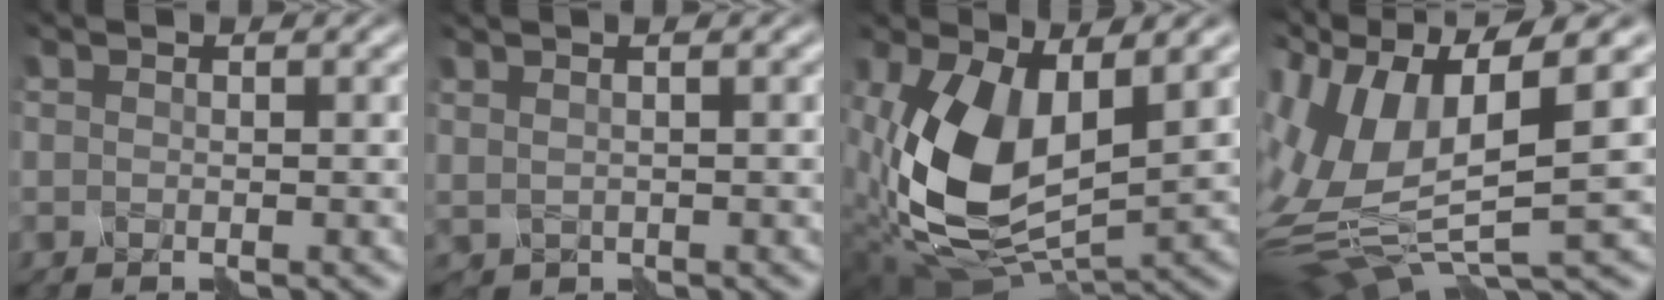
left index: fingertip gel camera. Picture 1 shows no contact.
{"total": 1.6, "force": [1.1, 0.5, 1.1], "torque": [-0.018, -0.003, 0.019]}
{"total": 10.7, "force": [0.8, 6.1, 8.7], "torque": [-0.204, -0.032, 0.025]}
{"total": 12.4, "force": [0.4, 5.4, 11.2], "torque": [-0.252, 0.000, 0.010]}